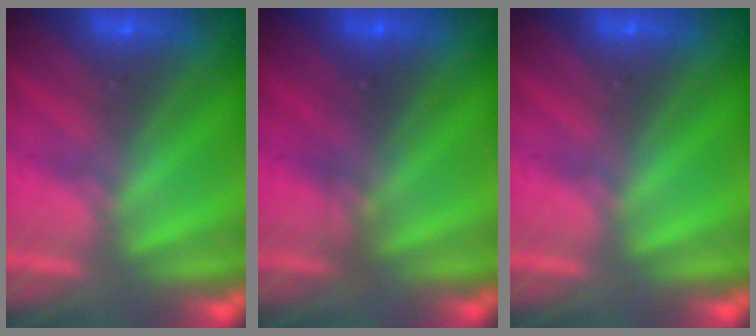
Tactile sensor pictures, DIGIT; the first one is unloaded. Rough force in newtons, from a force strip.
{"total": 2.3}
{"total": 0.0}